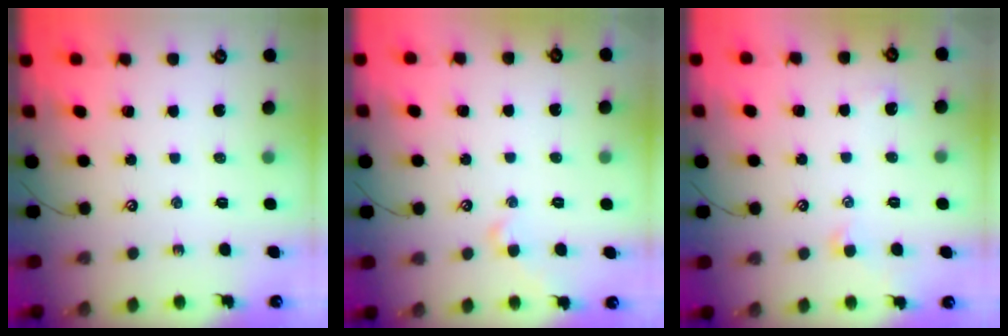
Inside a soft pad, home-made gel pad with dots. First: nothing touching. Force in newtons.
{"total": 1.0, "press": 1.0, "slide": 0.4}
{"total": 0.9, "press": 0.6, "slide": 0.6}